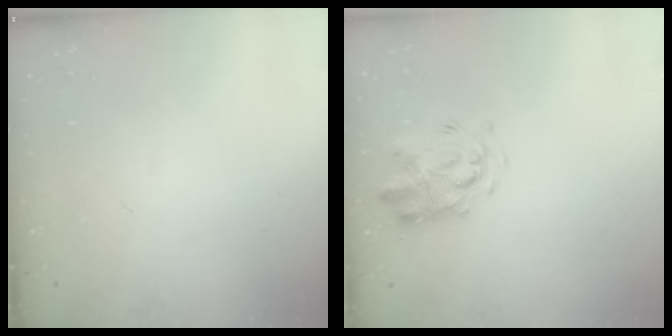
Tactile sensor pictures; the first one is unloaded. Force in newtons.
{"total": 3.6, "press": 3.4, "slide": 0.9}